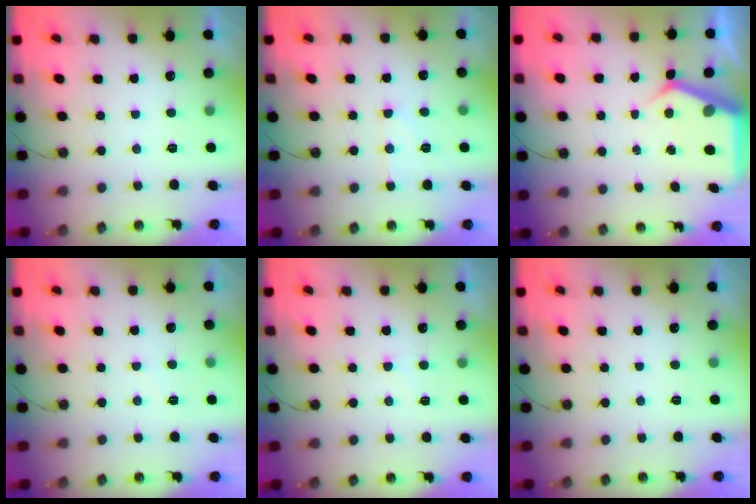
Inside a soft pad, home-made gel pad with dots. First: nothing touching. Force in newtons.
{"total": 7.9, "press": 7.9, "slide": 0.7}
{"total": 5.8, "press": 5.7, "slide": 0.8}
{"total": 2.7, "press": 2.6, "slide": 0.4}
{"total": 4.7, "press": 4.6, "slide": 0.5}
{"total": 0.0}